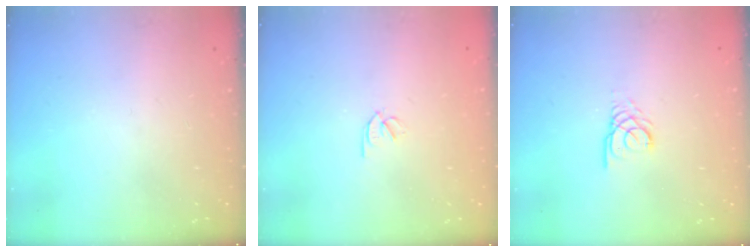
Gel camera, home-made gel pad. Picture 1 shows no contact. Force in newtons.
{"total": 1.8, "press": 1.7, "slide": 0.5}
{"total": 2.4, "press": 2.4, "slide": 0.1}